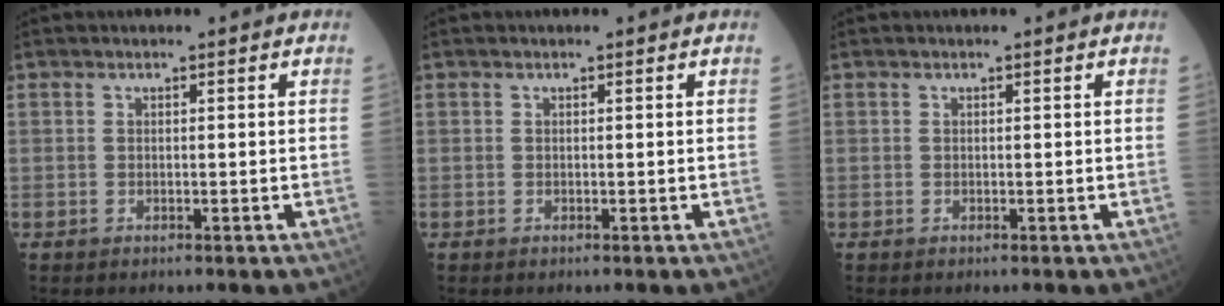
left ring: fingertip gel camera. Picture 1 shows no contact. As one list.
[{"total": 0.0}, {"total": 0.0}]